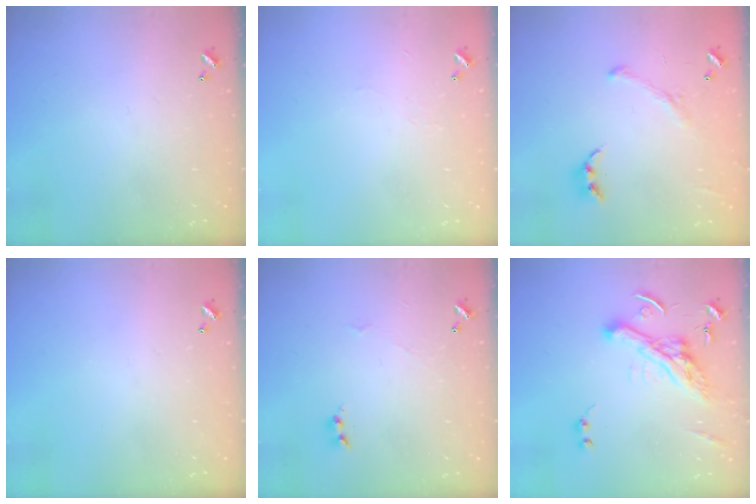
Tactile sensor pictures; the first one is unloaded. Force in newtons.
{"total": 2.3, "press": 2.3, "slide": 0.4}
{"total": 1.6, "press": 1.4, "slide": 0.8}
{"total": 0.0}
{"total": 1.6, "press": 1.5, "slide": 0.4}
{"total": 6.7, "press": 6.5, "slide": 1.6}